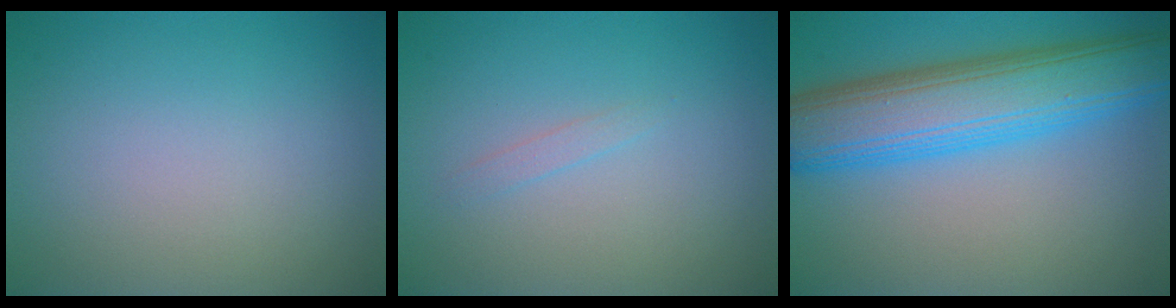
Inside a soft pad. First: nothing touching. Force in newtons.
{"total": 0.7, "press": 0.7, "slide": 0.0}
{"total": 9.6, "press": 9.6, "slide": 0.1}